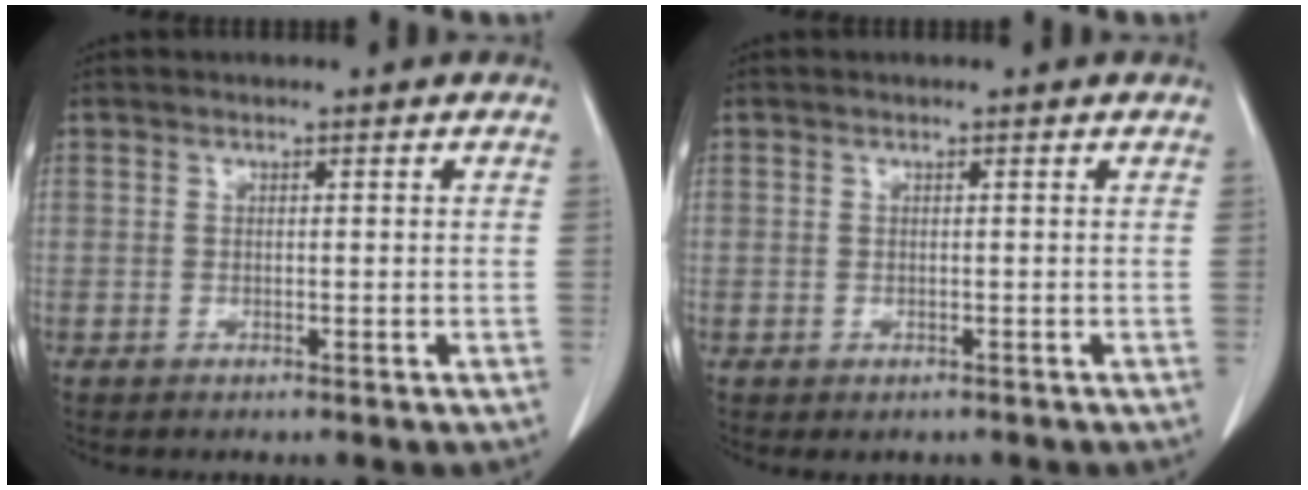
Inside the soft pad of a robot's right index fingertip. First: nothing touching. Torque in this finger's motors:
{"motor_torque": [-0.63, -0.31, -0.27, -0.11]}